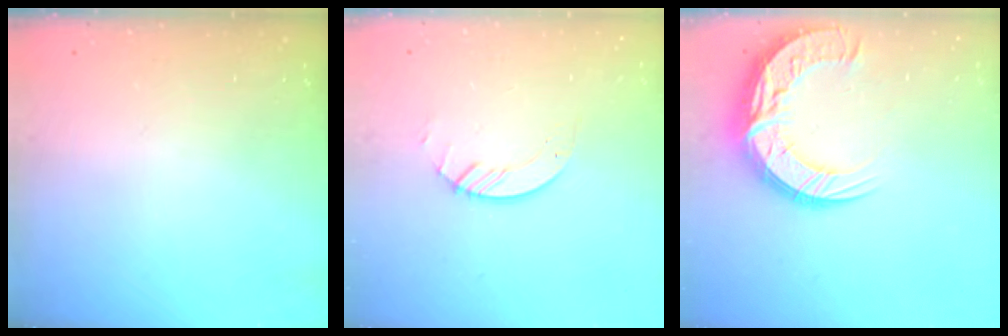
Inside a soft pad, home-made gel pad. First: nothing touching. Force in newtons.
{"total": 3.7, "press": 3.7, "slide": 0.4}
{"total": 18.8, "press": 18.7, "slide": 1.5}